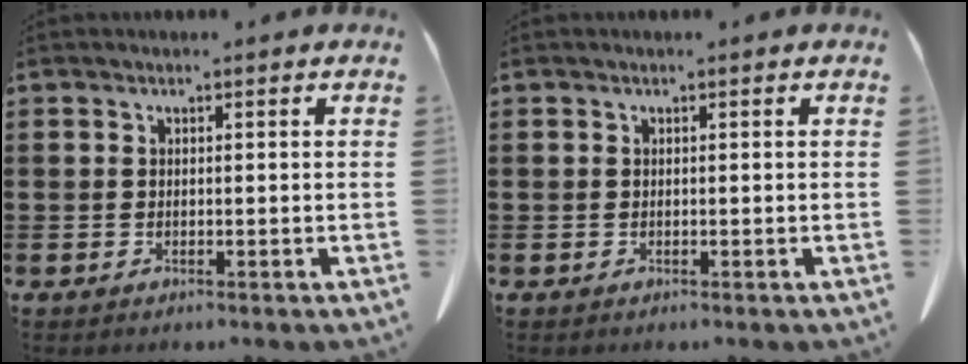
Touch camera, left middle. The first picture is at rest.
{"total": 0.0}